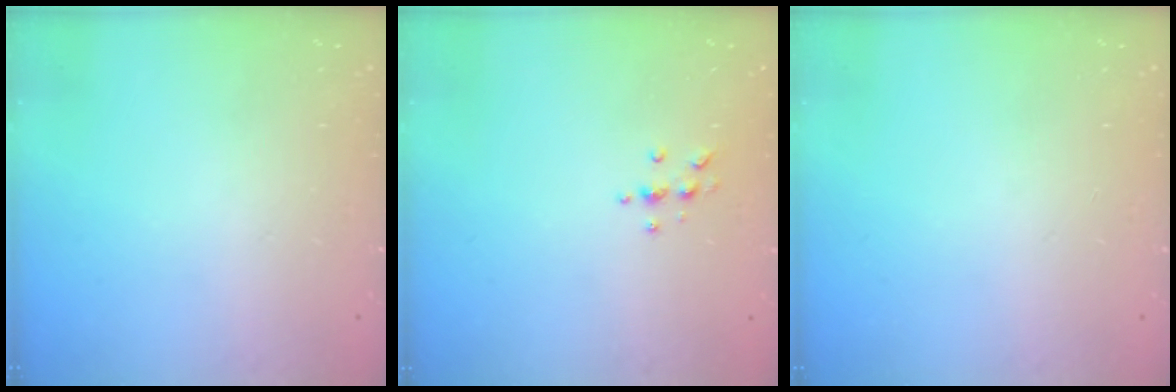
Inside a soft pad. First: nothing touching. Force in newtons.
{"total": 4.6, "press": 4.6, "slide": 0.6}
{"total": 0.0}